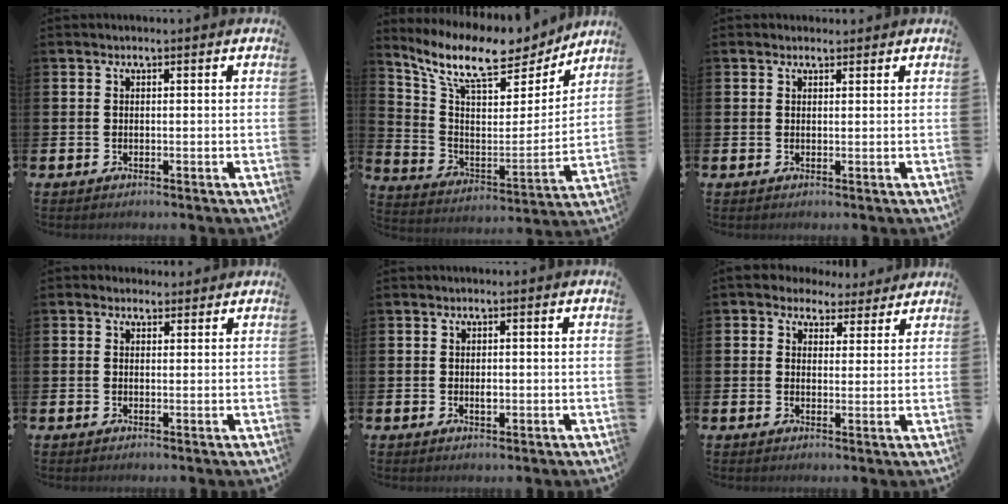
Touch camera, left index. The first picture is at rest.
{"total": 11.4, "force": [9.7, 3.2, 5.0], "torque": [-0.129, -0.063, 0.163]}
{"total": 1.2, "force": [1.1, 0.5, 0.2], "torque": [0.007, 0.001, 0.018]}
{"total": 1.8, "force": [1.6, 0.8, 0.1], "torque": [0.007, 0.000, 0.028]}
{"total": 1.0, "force": [0.2, 0.5, 0.8], "torque": [-0.002, -0.003, -0.001]}
{"total": 4.0, "force": [3.2, 2.4, 0.5], "torque": [-0.014, -0.015, 0.052]}